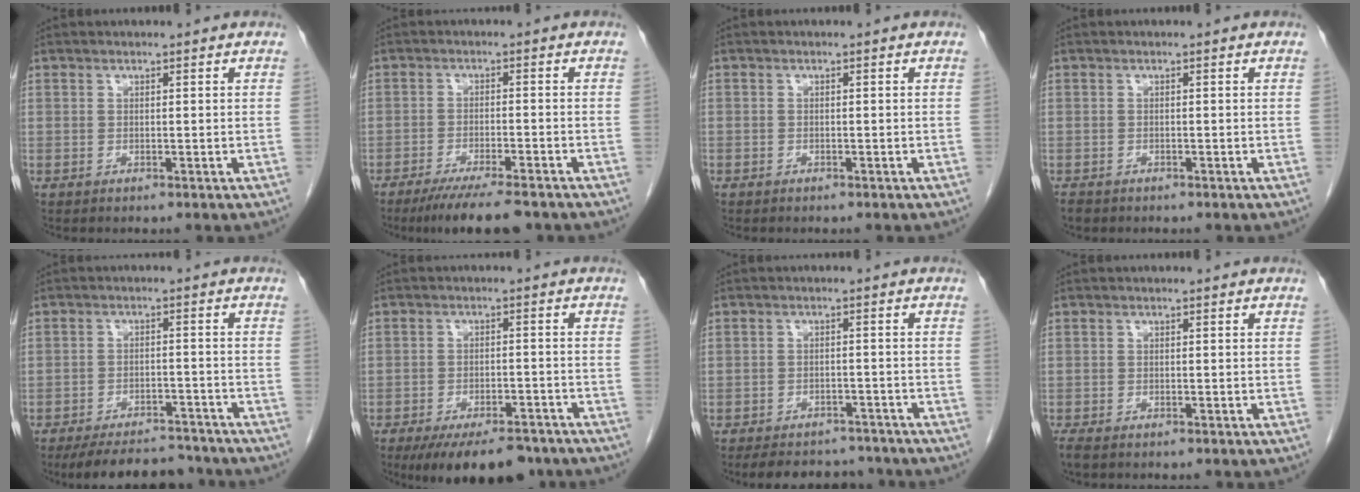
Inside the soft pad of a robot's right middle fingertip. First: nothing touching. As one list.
[{"total": 9.4, "force": [-7.5, 1.2, 5.6], "torque": [-0.081, -0.019, -0.116]}, {"total": 0.7, "force": [-0.5, 0.4, 0.1], "torque": [-0.005, 0.004, -0.009]}, {"total": 1.6, "force": [-1.3, 0.8, 0.4], "torque": [-0.013, -0.002, -0.020]}, {"total": 11.1, "force": [-10.0, 3.3, 3.4], "torque": [-0.042, 0.005, -0.137]}, {"total": 11.5, "force": [-9.0, 4.2, 5.8], "torque": [-0.074, -0.006, -0.130]}, {"total": 9.4, "force": [-8.4, 3.4, 2.4], "torque": [-0.031, 0.005, -0.105]}, {"total": 2.1, "force": [-1.6, 0.7, 1.1], "torque": [-0.024, -0.007, -0.026]}]